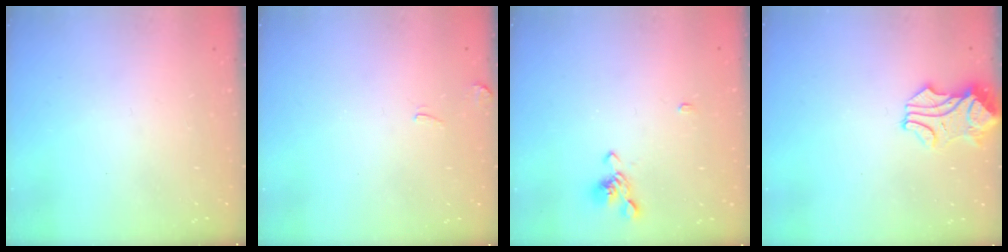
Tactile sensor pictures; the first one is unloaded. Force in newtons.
{"total": 4.1, "press": 4.1, "slide": 0.3}
{"total": 1.1, "press": 0.7, "slide": 0.9}
{"total": 0.0}